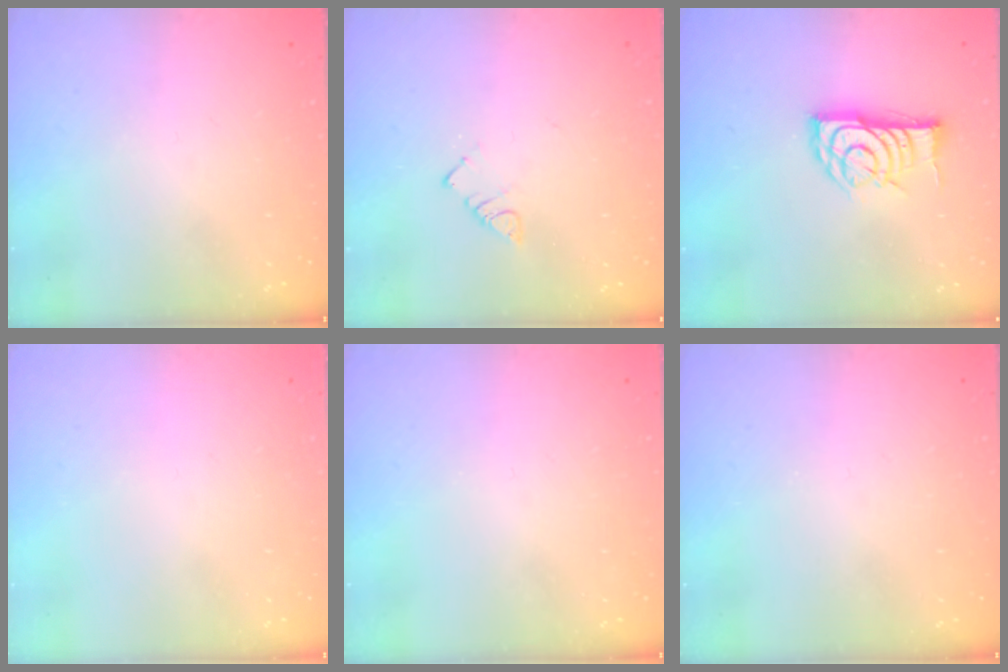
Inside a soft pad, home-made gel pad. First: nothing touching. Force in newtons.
{"total": 2.8, "press": 2.8, "slide": 0.5}
{"total": 13.0, "press": 13.0, "slide": 0.8}
{"total": 1.7, "press": 1.6, "slide": 0.1}
{"total": 0.0}
{"total": 0.0}